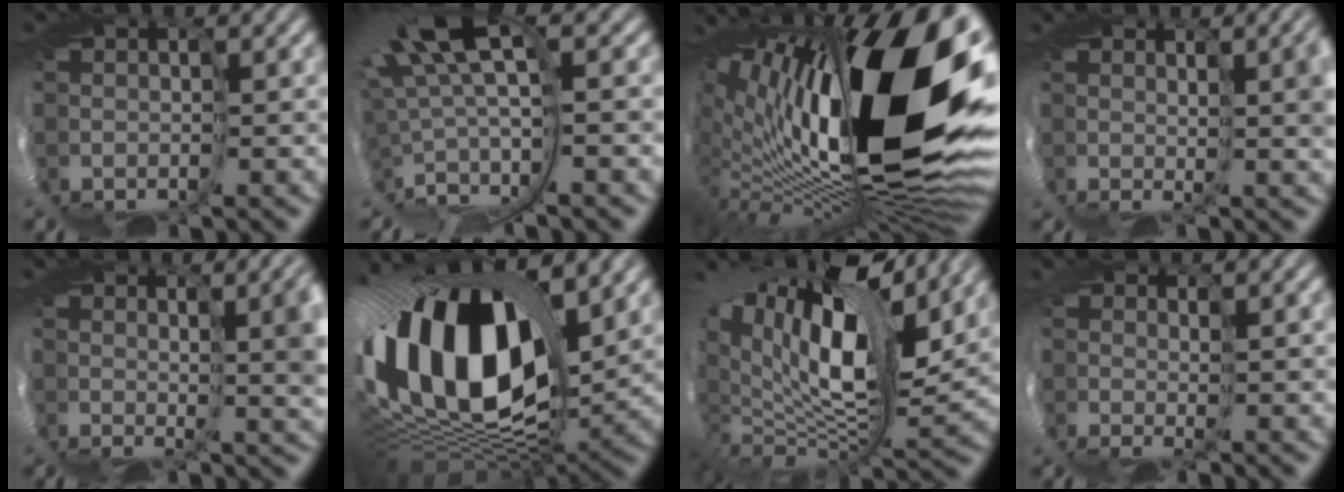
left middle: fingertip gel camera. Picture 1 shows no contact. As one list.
[{"total": 8.2, "force": [1.9, 2.6, 7.6], "torque": [-0.177, 0.001, 0.036]}, {"total": 18.7, "force": [4.7, 8.4, 16.1], "torque": [-0.281, -0.009, 0.071]}, {"total": 5.0, "force": [1.5, 1.2, 4.6], "torque": [-0.065, 0.010, 0.024]}, {"total": 6.6, "force": [1.6, 2.0, 6.1], "torque": [-0.079, 0.004, 0.029]}, {"total": 18.0, "force": [4.3, 10.1, 14.2], "torque": [-0.284, 0.002, 0.062]}, {"total": 16.2, "force": [7.1, 8.8, 11.6], "torque": [-0.231, 0.007, 0.132]}, {"total": 0.6, "force": [0.5, -0.2, 0.1], "torque": [-0.007, 0.000, 0.007]}]